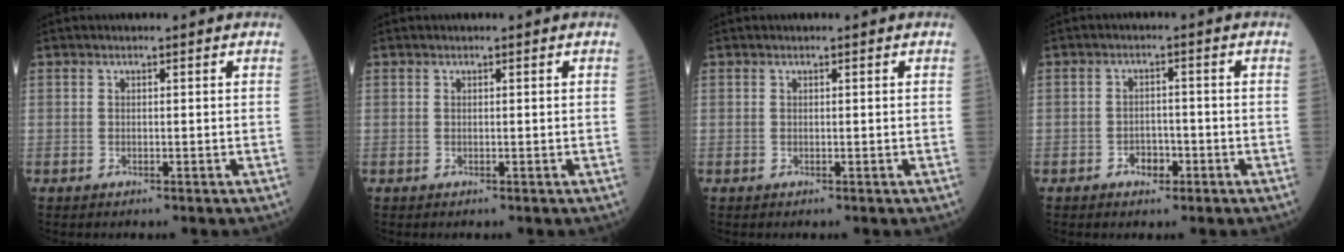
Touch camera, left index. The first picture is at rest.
{"total": 0.0}
{"total": 0.0}
{"total": 2.8, "force": [-1.6, 1.8, 1.4], "torque": [-0.017, 0.003, -0.026]}